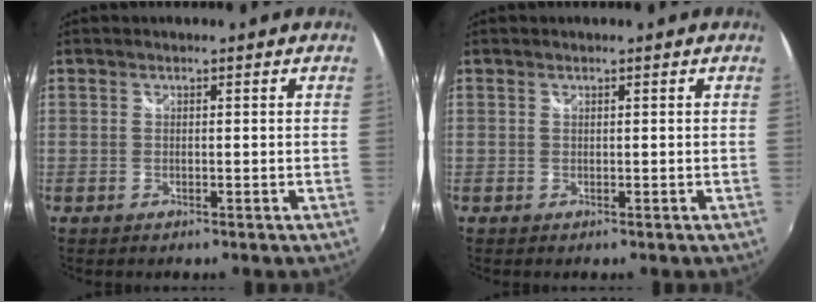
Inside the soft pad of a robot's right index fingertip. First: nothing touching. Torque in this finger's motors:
{"motor_torque": [0.17, 0.07, -0.02, 0.00]}